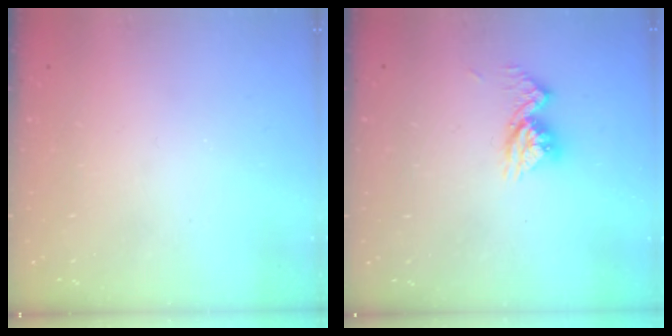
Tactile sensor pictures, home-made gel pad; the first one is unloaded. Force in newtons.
{"total": 10.2, "press": 10.1, "slide": 1.0}